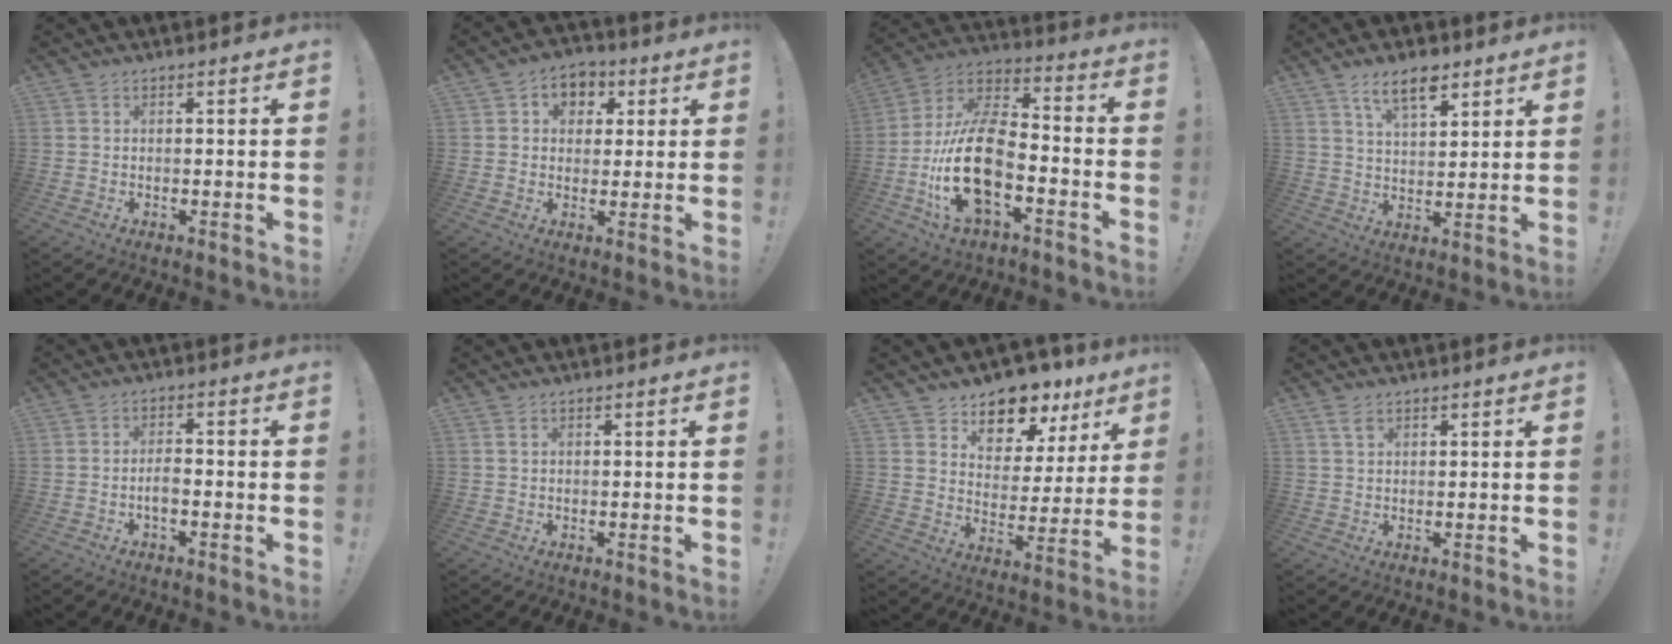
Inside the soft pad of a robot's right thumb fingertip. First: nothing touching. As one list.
[{"total": 7.0, "force": [1.6, 6.1, 2.9], "torque": [-0.031, -0.001, 0.033]}, {"total": 20.9, "force": [-6.3, 11.2, 16.5], "torque": [-0.334, 0.030, -0.101]}, {"total": 8.9, "force": [5.8, 3.8, 5.6], "torque": [-0.091, -0.020, 0.103]}, {"total": 3.4, "force": [-1.2, 1.4, 2.8], "torque": [-0.053, 0.003, -0.022]}, {"total": 0.9, "force": [0.6, 0.2, 0.6], "torque": [-0.012, -0.001, 0.010]}, {"total": 11.2, "force": [9.1, 5.7, 3.1], "torque": [-0.043, -0.079, 0.164]}, {"total": 2.8, "force": [1.7, 1.3, 1.7], "torque": [-0.023, -0.006, 0.029]}]